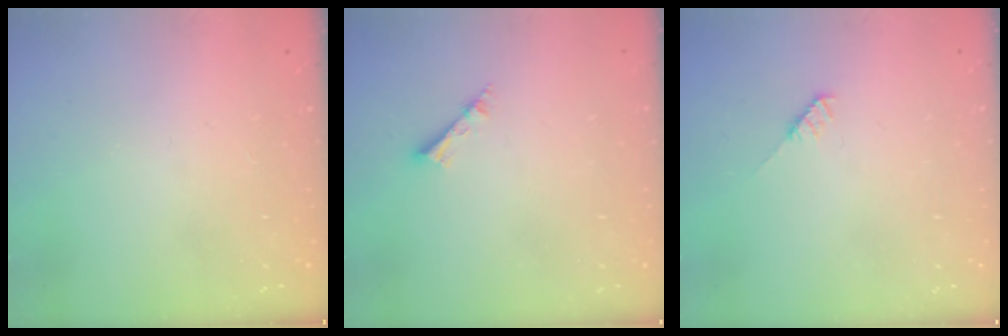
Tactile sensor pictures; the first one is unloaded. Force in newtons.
{"total": 2.3, "press": 2.3, "slide": 0.1}
{"total": 4.1, "press": 4.1, "slide": 0.3}